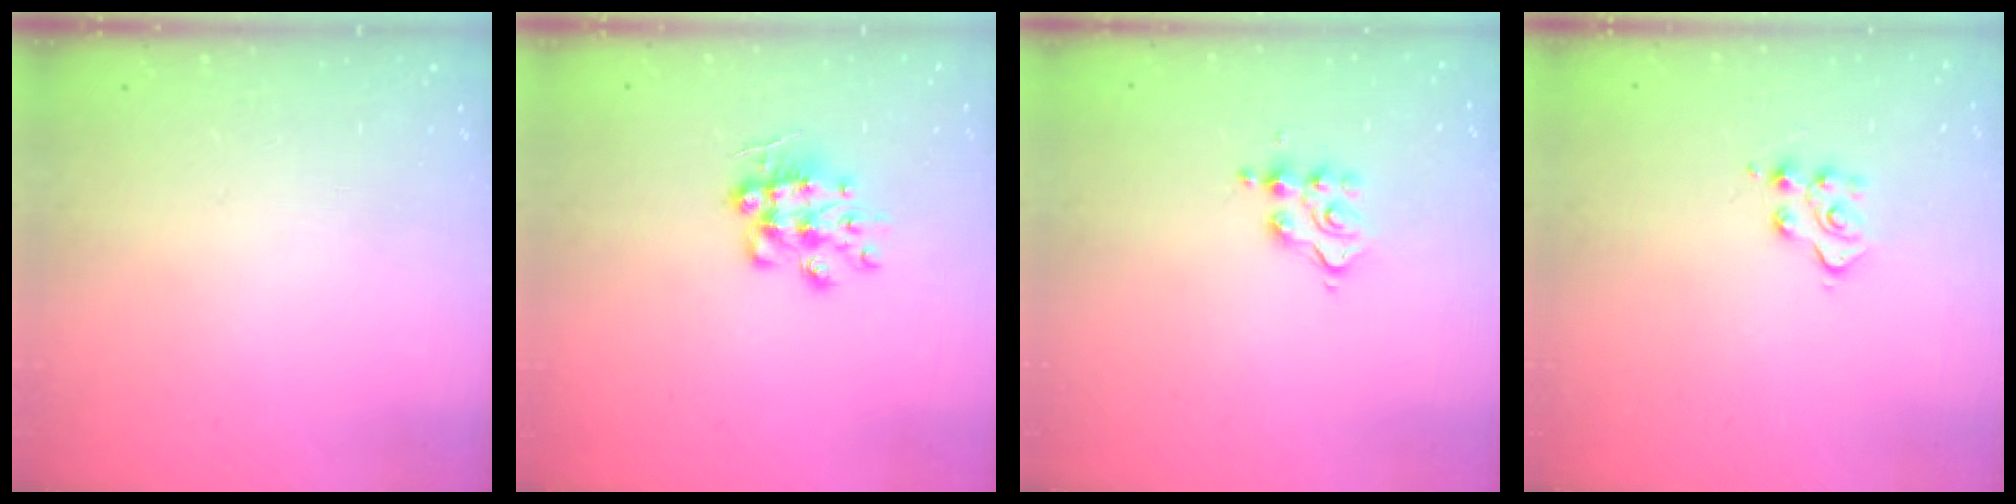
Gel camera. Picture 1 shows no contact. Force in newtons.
{"total": 9.4, "press": 9.4, "slide": 0.6}
{"total": 4.7, "press": 4.7, "slide": 0.5}
{"total": 5.8, "press": 5.8, "slide": 0.1}